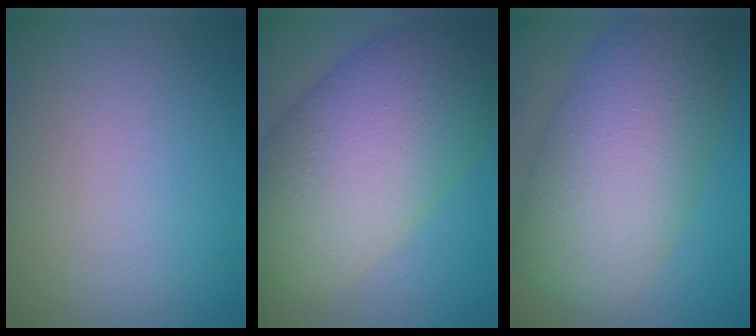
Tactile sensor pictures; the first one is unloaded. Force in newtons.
{"total": 13.4, "press": 13.4, "slide": 0.5}
{"total": 10.6, "press": 10.6, "slide": 0.4}